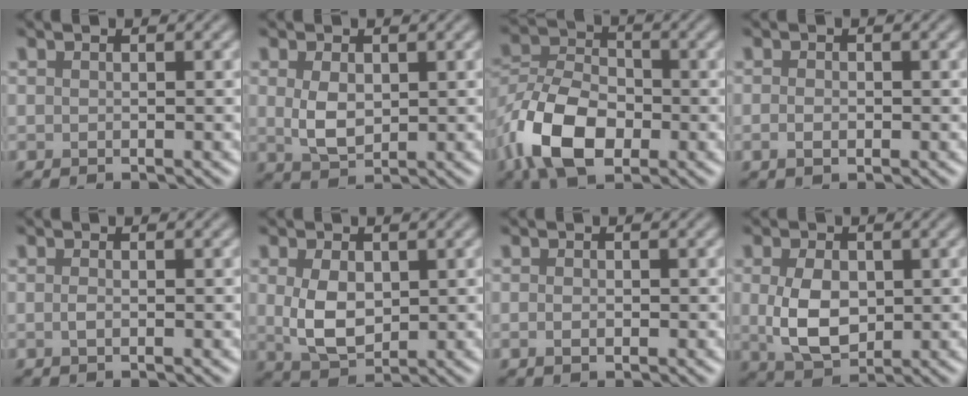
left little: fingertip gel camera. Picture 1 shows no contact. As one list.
[{"total": 3.2, "force": [0.4, 2.0, 2.4], "torque": [-0.057, -0.003, 0.014]}, {"total": 8.9, "force": [-3.9, 5.4, 5.9], "torque": [-0.123, 0.001, -0.086]}, {"total": 1.3, "force": [-0.3, 0.8, 0.9], "torque": [-0.016, -0.001, -0.007]}, {"total": 0.6, "force": [-0.1, 0.2, 0.6], "torque": [-0.014, -0.001, -0.003]}, {"total": 4.6, "force": [0.4, 3.0, 3.5], "torque": [-0.079, -0.004, 0.016]}, {"total": 0.9, "force": [-0.2, 0.6, 0.6], "torque": [-0.012, -0.002, -0.003]}, {"total": 5.3, "force": [0.1, 3.5, 3.9], "torque": [-0.085, -0.006, 0.009]}]